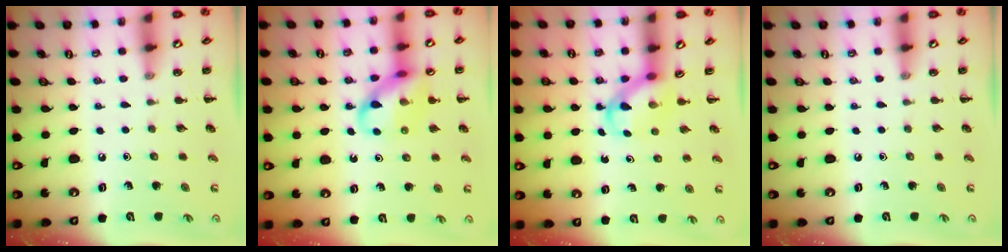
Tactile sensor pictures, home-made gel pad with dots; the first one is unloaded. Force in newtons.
{"total": 12.4, "press": 12.2, "slide": 2.0}
{"total": 3.7, "press": 3.6, "slide": 0.7}
{"total": 0.0}